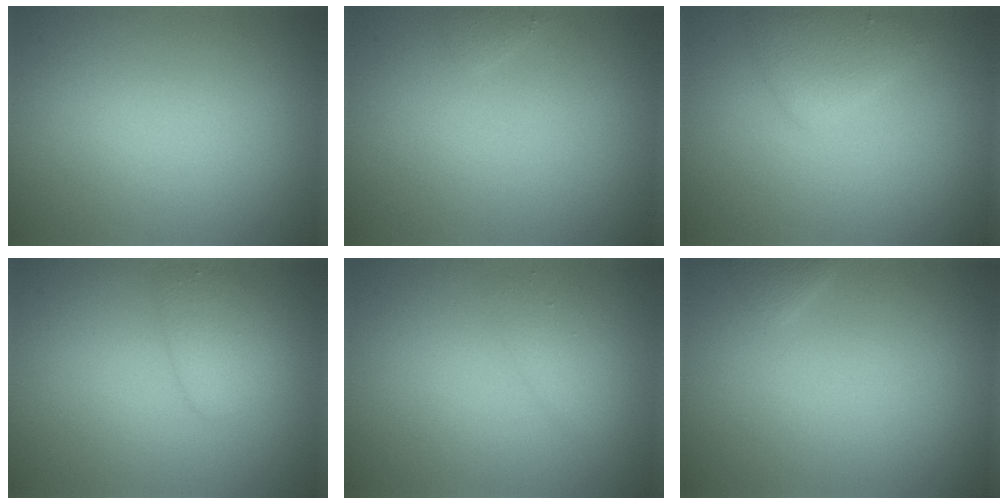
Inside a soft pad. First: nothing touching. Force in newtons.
{"total": 0.6, "press": 0.6, "slide": 0.1}
{"total": 2.5, "press": 2.5, "slide": 0.1}
{"total": 2.3, "press": 2.3, "slide": 0.2}
{"total": 1.3, "press": 1.3, "slide": 0.1}
{"total": 0.7, "press": 0.7, "slide": 0.1}